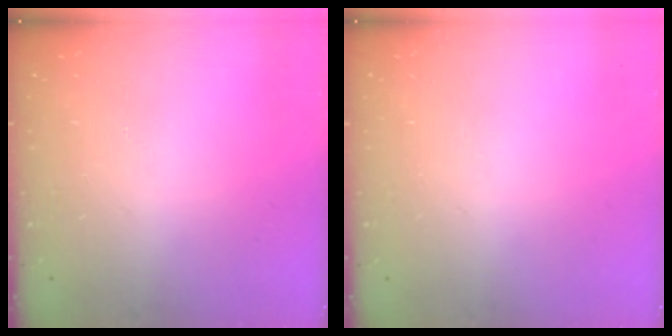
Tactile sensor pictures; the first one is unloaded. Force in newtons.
{"total": 0.0}